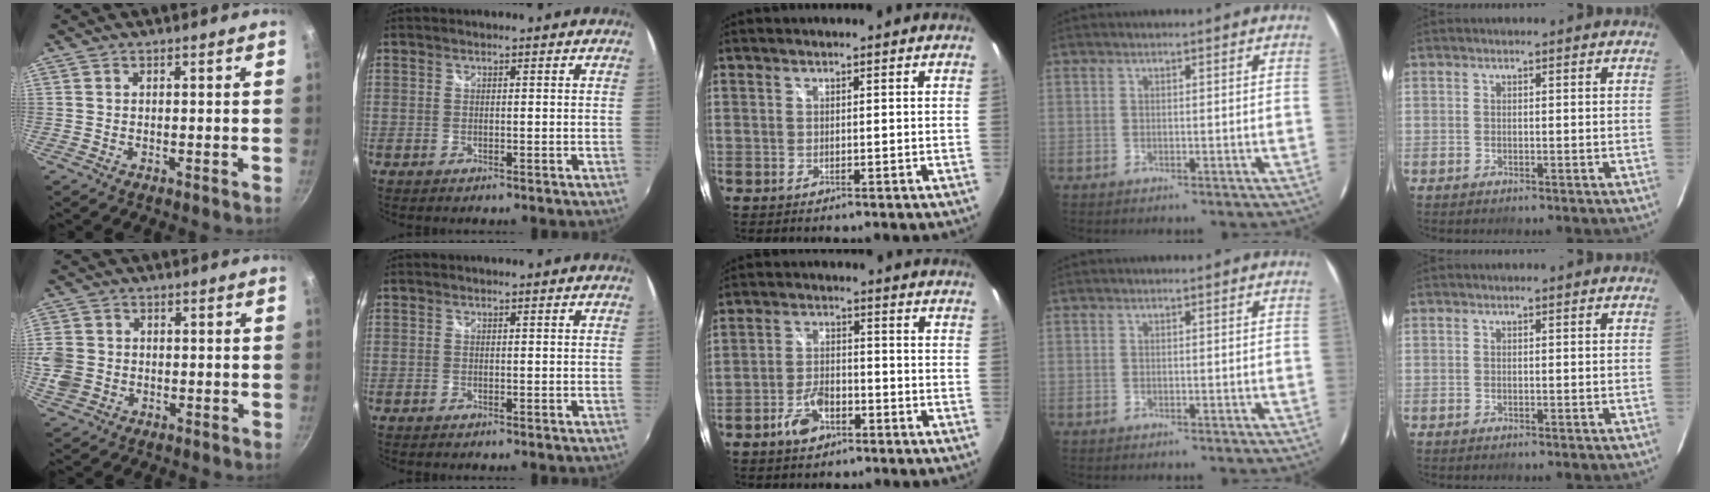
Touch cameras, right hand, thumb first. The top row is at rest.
{"thumb": {"total": 7.5, "force": [-0.8, 6.6, 3.5], "torque": [-0.075, 0.005, -0.018]}, "middle": {"total": 6.2, "force": [-3.8, 3.2, 3.8], "torque": [-0.082, 0.006, -0.064]}}